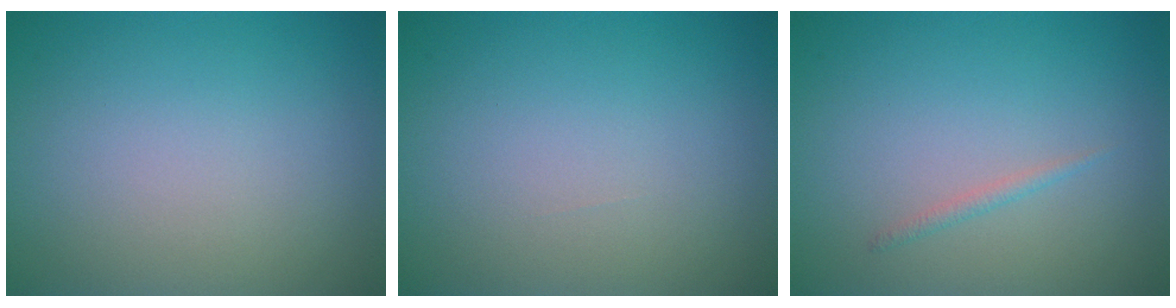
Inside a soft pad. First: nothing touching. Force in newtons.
{"total": 0.0}
{"total": 0.7, "press": 0.7, "slide": 0.1}